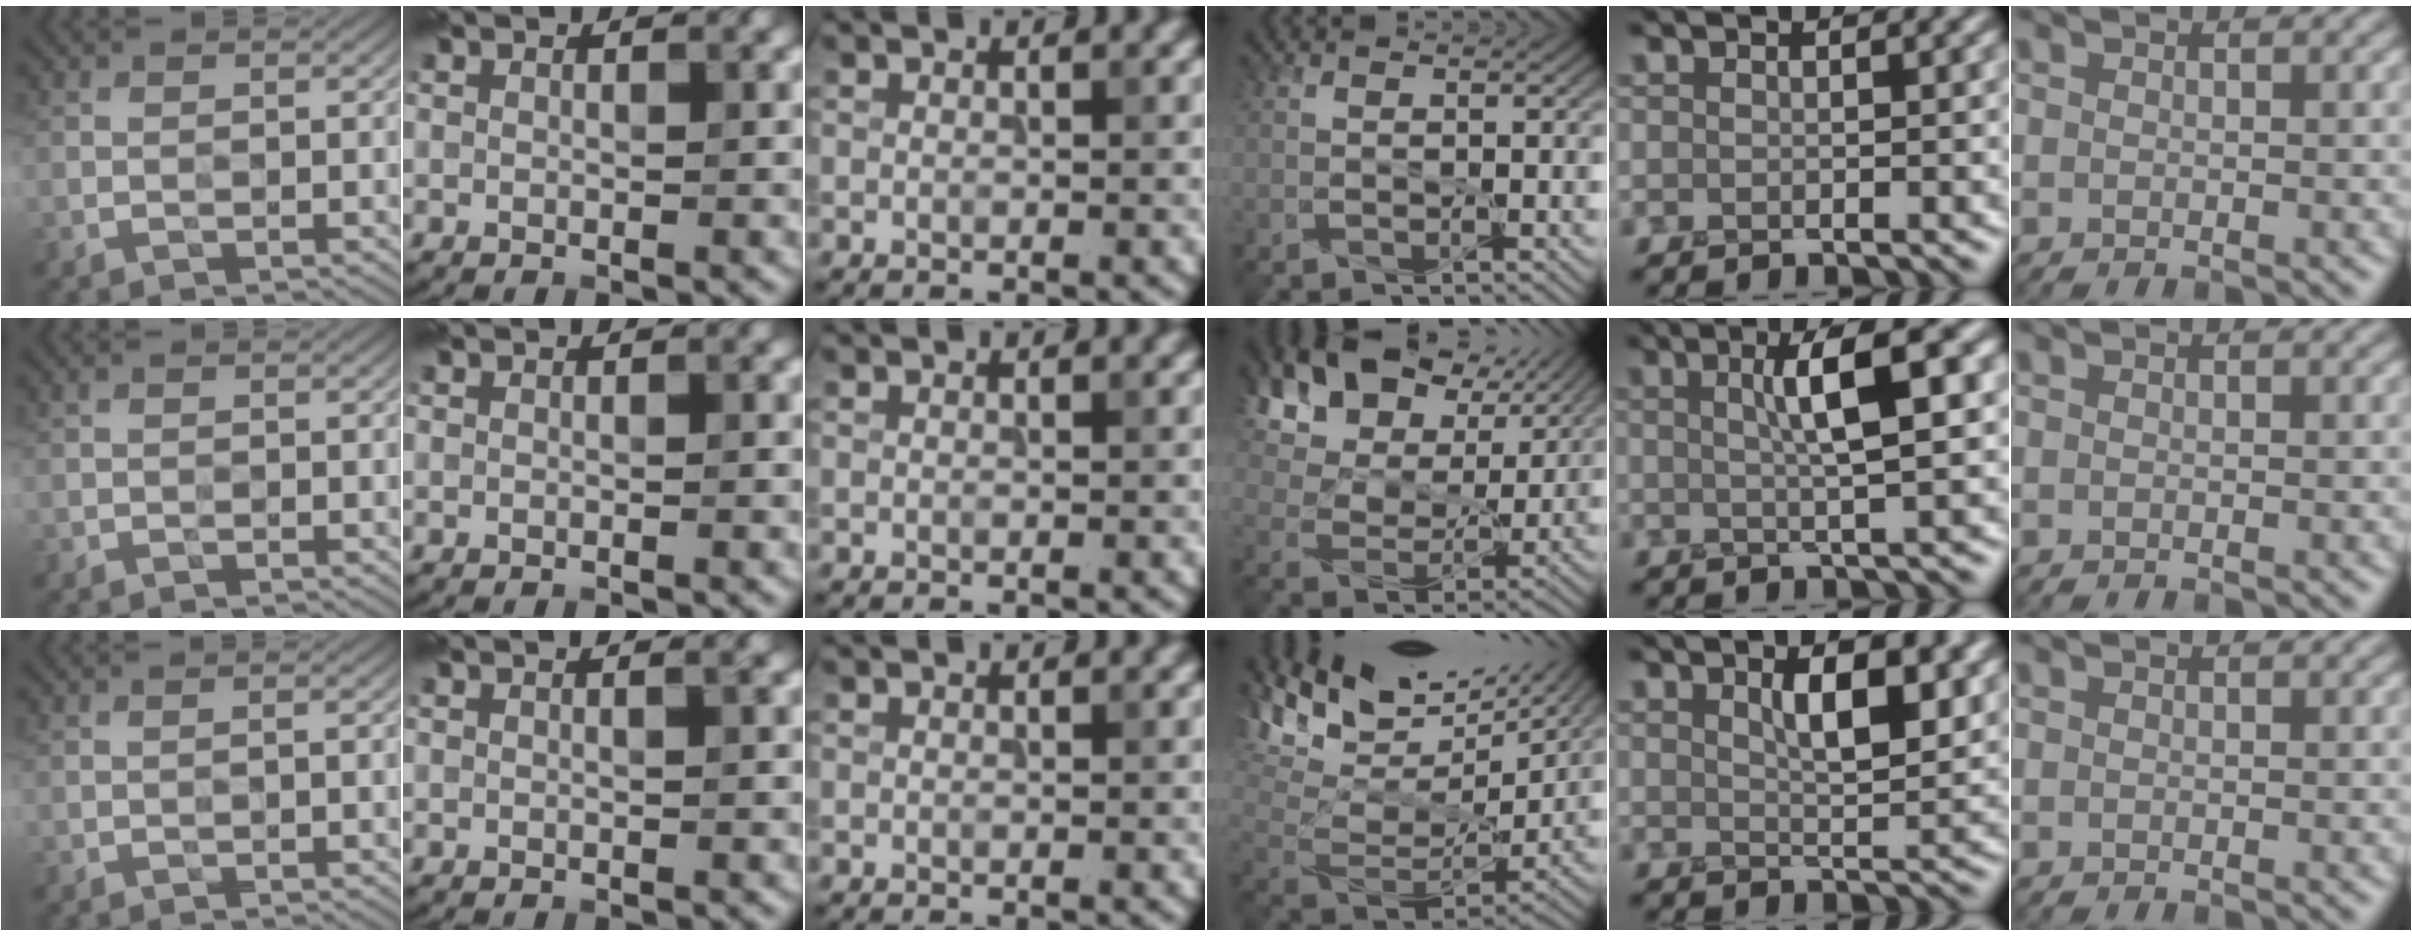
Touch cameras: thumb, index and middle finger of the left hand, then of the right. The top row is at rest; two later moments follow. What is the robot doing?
{"motion": "peel", "object": "velcro strap"}